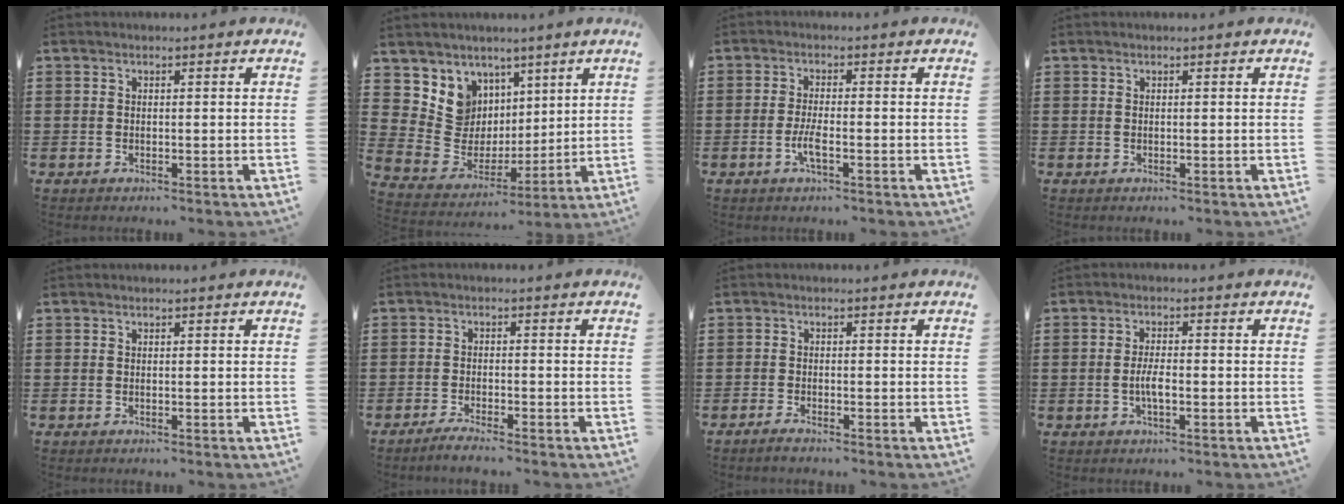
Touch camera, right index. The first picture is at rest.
{"total": 8.4, "force": [3.3, 7.6, 1.3], "torque": [-0.066, -0.034, 0.068]}
{"total": 3.2, "force": [-1.4, 0.6, 2.9], "torque": [-0.063, -0.004, -0.029]}
{"total": 0.0}
{"total": 0.0}
{"total": 2.0, "force": [-1.9, -0.1, 0.7], "torque": [-0.012, 0.002, -0.036]}
{"total": 1.2, "force": [-1.1, -0.1, 0.4], "torque": [-0.010, -0.005, -0.019]}
{"total": 3.2, "force": [-0.8, 0.9, 3.0], "torque": [-0.061, -0.001, -0.017]}